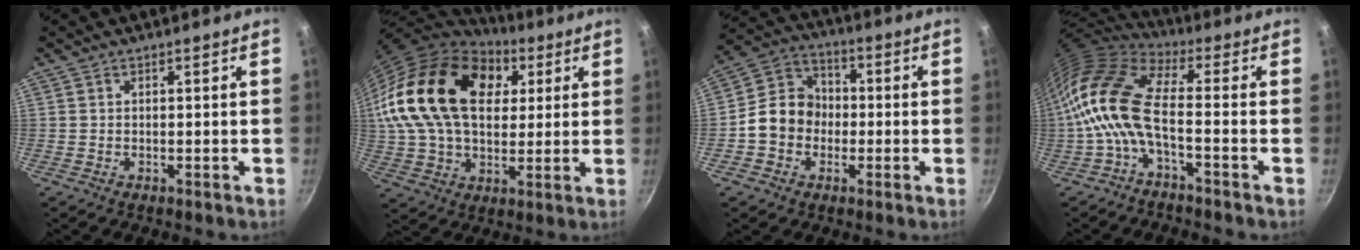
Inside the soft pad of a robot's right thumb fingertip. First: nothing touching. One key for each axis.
{"total": 28.7, "fx": 7.9, "fy": 18.6, "fz": 20.3, "tx": -0.359, "ty": 0.011, "tz": 0.132}
{"total": 10.5, "fx": -1.6, "fy": 9.0, "fz": 5.1, "tx": -0.053, "ty": 0.031, "tz": -0.047}
{"total": 14.3, "fx": -2.7, "fy": 6.0, "fz": 12.7, "tx": -0.257, "ty": 0.029, "tz": -0.069}